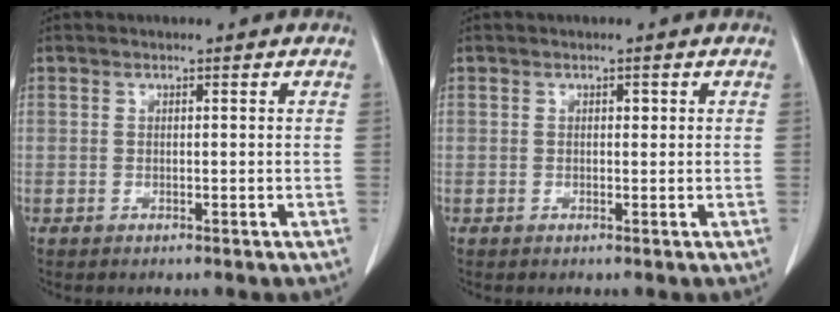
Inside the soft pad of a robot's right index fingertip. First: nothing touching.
{"total": 0.7, "force": [0.2, 0.4, 0.5], "torque": [-0.006, 0.001, 0.002]}